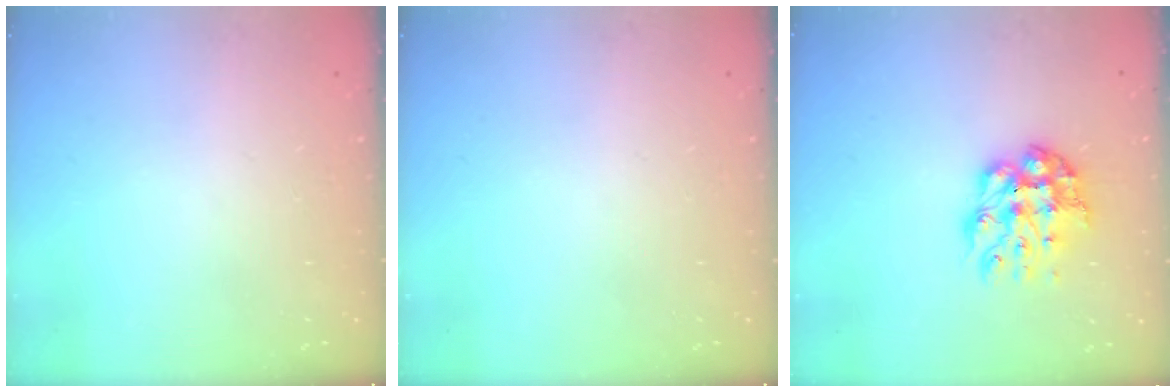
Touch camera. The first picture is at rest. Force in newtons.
{"total": 0.0}
{"total": 10.5, "press": 10.5, "slide": 0.8}